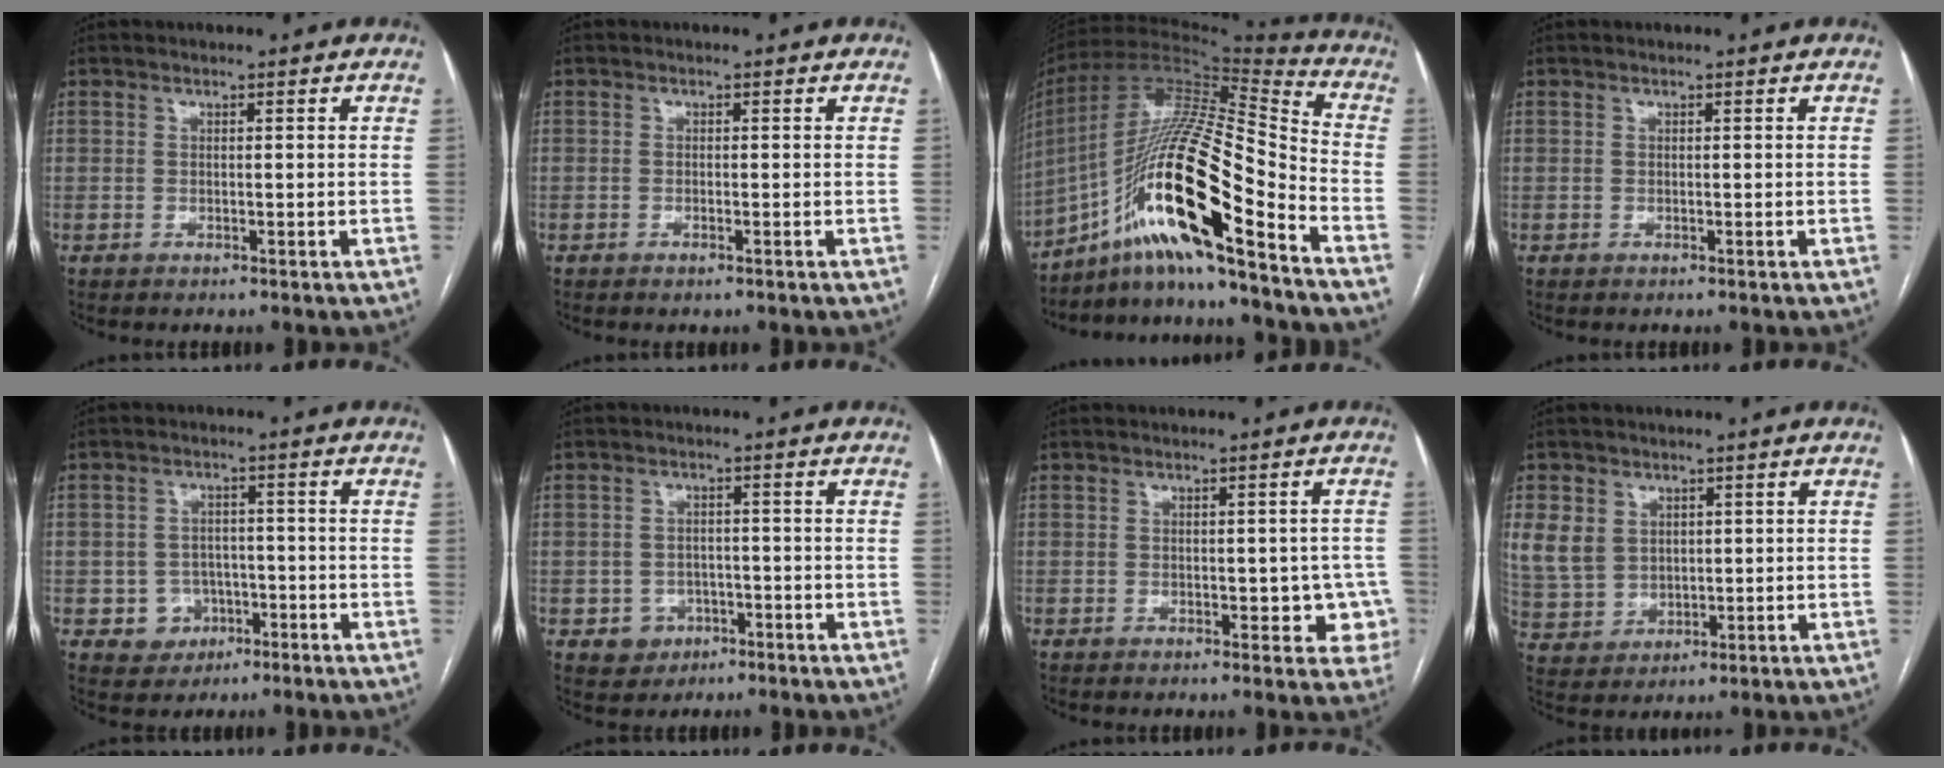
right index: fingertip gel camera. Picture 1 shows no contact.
{"total": 0.8, "force": [-0.5, 0.1, 0.5], "torque": [-0.010, -0.001, -0.007]}
{"total": 22.3, "force": [-12.7, 1.9, 18.2], "torque": [-0.348, -0.003, -0.229]}
{"total": 0.0}
{"total": 4.8, "force": [-1.8, 4.4, 0.7], "torque": [-0.002, 0.013, -0.019]}
{"total": 4.0, "force": [-1.6, 3.6, 0.7], "torque": [-0.002, 0.011, -0.018]}
{"total": 4.5, "force": [-0.4, 2.7, 3.6], "torque": [-0.022, 0.019, 0.002]}
{"total": 8.4, "force": [2.8, 7.1, 3.5], "torque": [-0.087, 0.011, 0.073]}